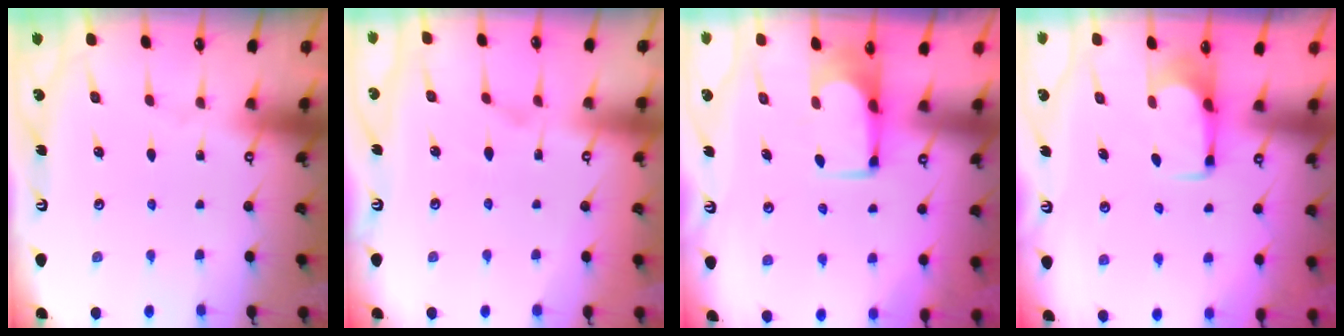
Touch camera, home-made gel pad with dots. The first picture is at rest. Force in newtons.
{"total": 1.4, "press": 0.9, "slide": 1.1}
{"total": 1.5, "press": 1.5, "slide": 0.1}
{"total": 2.8, "press": 2.8, "slide": 0.5}